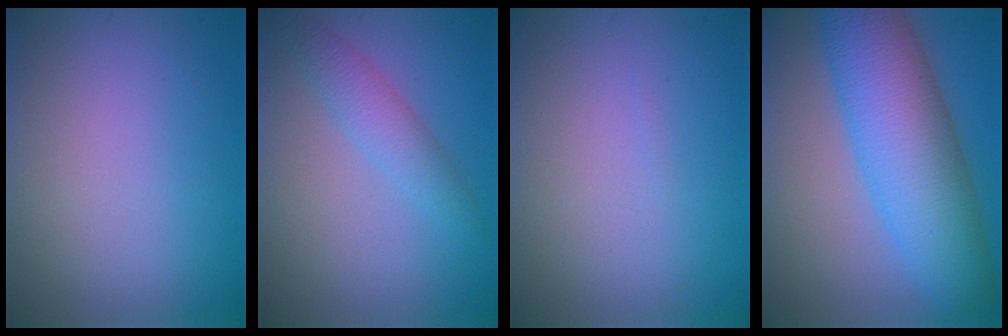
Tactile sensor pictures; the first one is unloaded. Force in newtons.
{"total": 2.5, "press": 2.5, "slide": 0.1}
{"total": 0.0}
{"total": 10.1, "press": 10.1, "slide": 0.1}